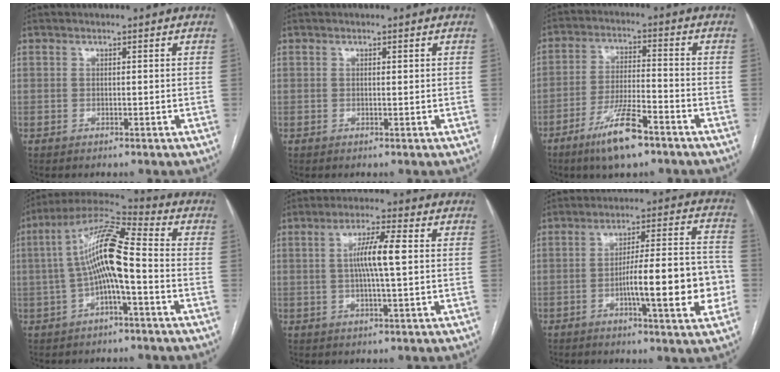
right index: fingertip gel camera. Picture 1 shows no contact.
{"total": 0.5, "force": [0.2, 0.2, 0.5], "torque": [-0.011, 0.000, 0.002]}
{"total": 9.8, "force": [-6.3, 1.5, 7.3], "torque": [-0.141, -0.015, -0.113]}
{"total": 12.5, "force": [-0.8, 2.2, 12.3], "torque": [-0.239, 0.033, -0.018]}
{"total": 6.8, "force": [0.7, 0.1, 6.7], "torque": [-0.124, 0.004, 0.009]}
{"total": 14.8, "force": [-3.5, 2.0, 14.2], "torque": [-0.209, 0.016, -0.051]}